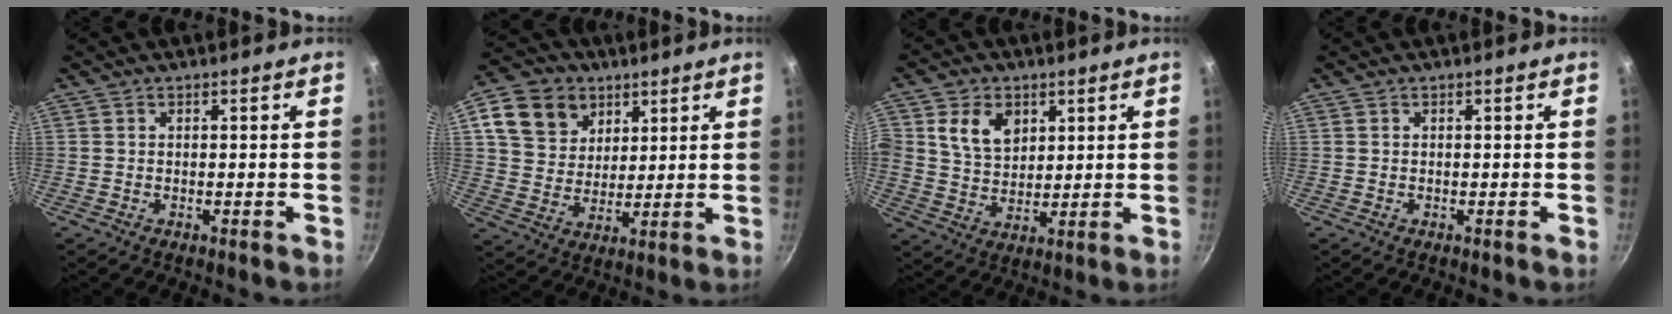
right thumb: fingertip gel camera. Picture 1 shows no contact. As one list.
[{"total": 13.0, "force": [6.0, 10.2, 5.5], "torque": [-0.077, -0.012, 0.104]}, {"total": 8.9, "force": [3.2, 6.7, 4.9], "torque": [-0.067, -0.016, 0.058]}, {"total": 0.0}]